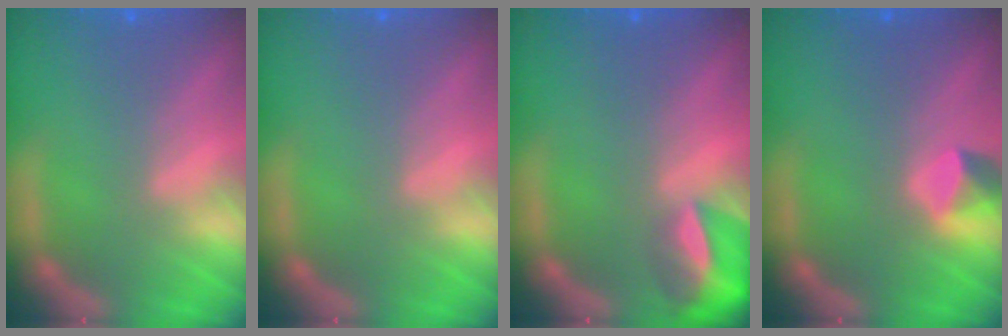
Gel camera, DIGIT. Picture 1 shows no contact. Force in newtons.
{"total": 0.0}
{"total": 6.0}
{"total": 1.9}